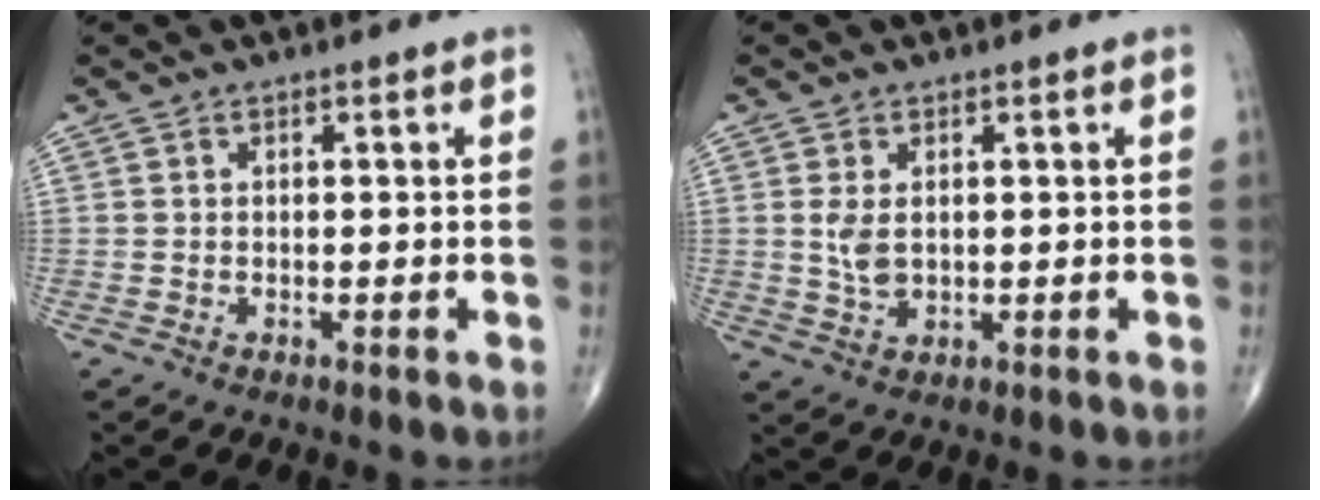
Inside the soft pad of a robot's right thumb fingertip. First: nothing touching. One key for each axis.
{"total": 3.9, "fx": 0.6, "fy": 2.4, "fz": 3.1, "tx": -0.063, "ty": -0.008, "tz": 0.016}